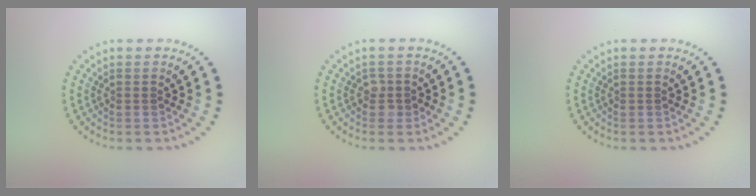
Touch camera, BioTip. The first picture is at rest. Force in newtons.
{"total": 1.1, "press": 1.1, "slide": 0.4}
{"total": 0.0}